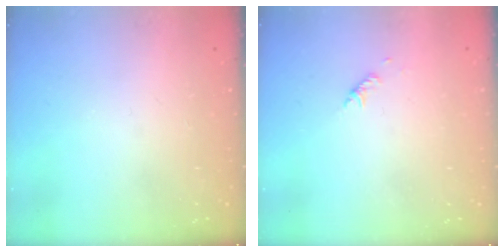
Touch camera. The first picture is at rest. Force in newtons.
{"total": 2.8, "press": 2.7, "slide": 0.6}